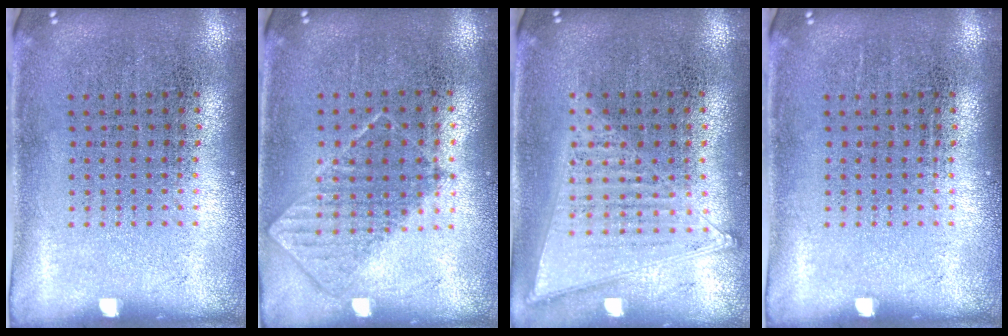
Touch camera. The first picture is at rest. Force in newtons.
{"total": 0.7, "press": 0.7, "slide": 0.2}
{"total": 1.1, "press": 1.1, "slide": 0.1}
{"total": 0.0}